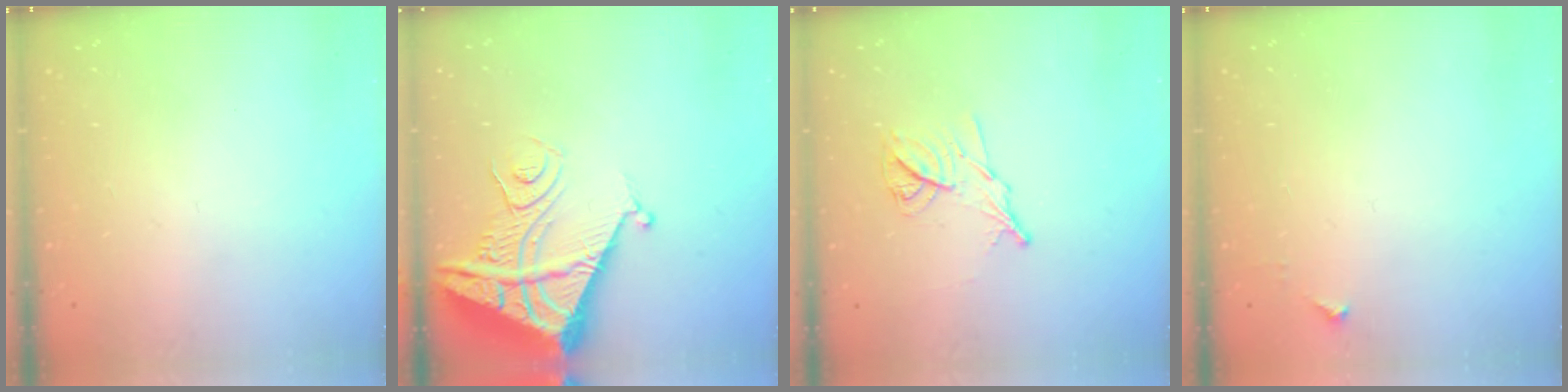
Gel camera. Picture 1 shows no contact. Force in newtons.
{"total": 11.4, "press": 11.3, "slide": 1.3}
{"total": 10.0, "press": 10.0, "slide": 0.1}
{"total": 3.4, "press": 3.3, "slide": 0.5}